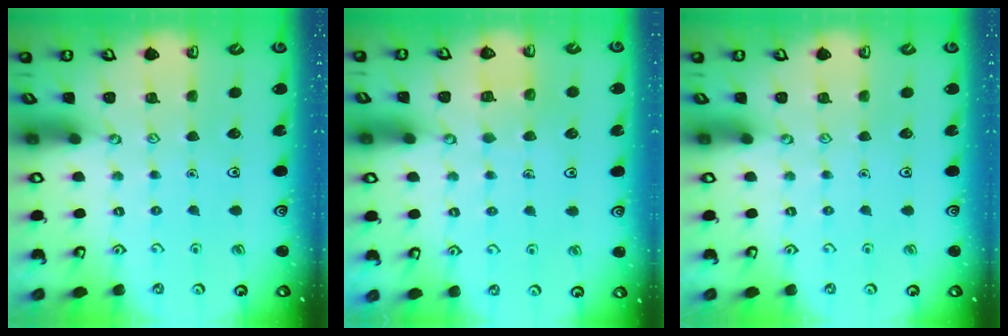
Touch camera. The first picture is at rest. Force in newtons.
{"total": 4.0, "press": 4.0, "slide": 0.2}
{"total": 0.0}